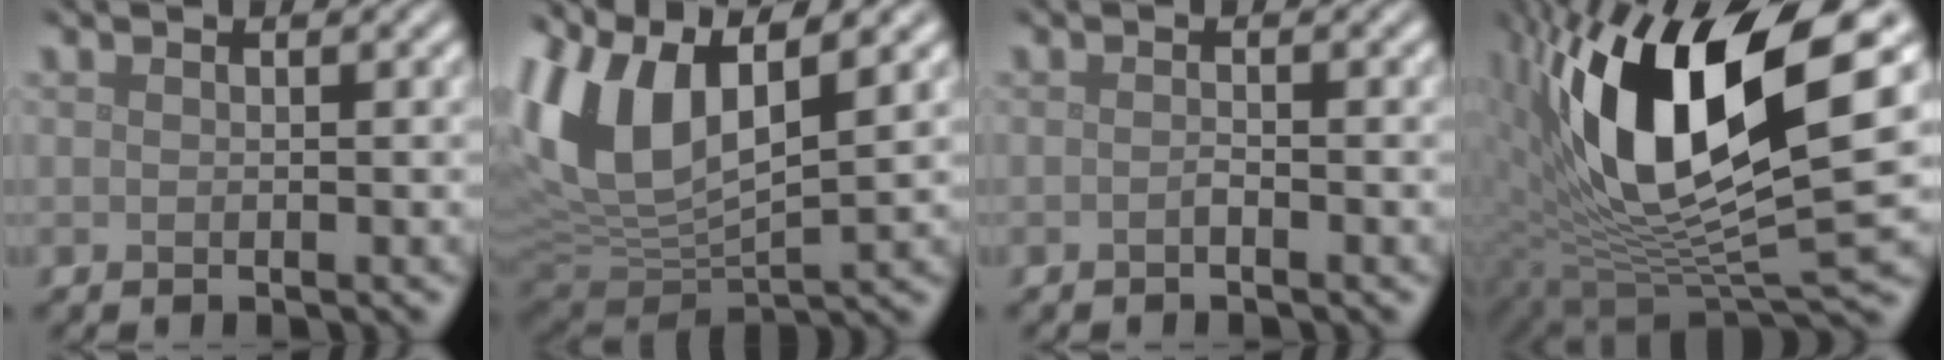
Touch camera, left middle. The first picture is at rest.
{"total": 10.8, "force": [4.4, 4.9, 8.5], "torque": [-0.203, 0.009, 0.083]}
{"total": 0.6, "force": [-0.4, 0.1, 0.4], "torque": [-0.009, 0.002, -0.007]}
{"total": 15.3, "force": [4.2, 5.5, 13.6], "torque": [-0.258, -0.004, 0.070]}